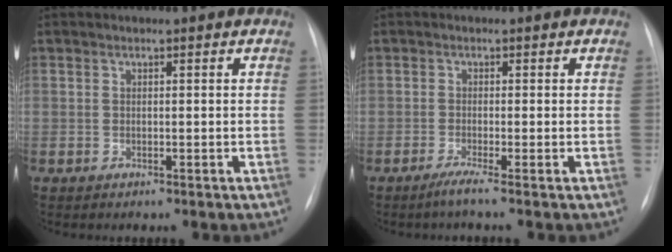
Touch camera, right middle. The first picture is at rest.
{"total": 1.8, "force": [-1.3, -0.6, 1.1], "torque": [-0.025, -0.002, -0.029]}